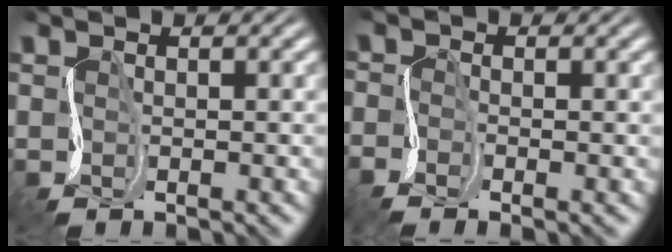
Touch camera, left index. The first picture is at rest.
{"total": 1.5, "force": [-1.0, 0.3, 1.0], "torque": [-0.022, -0.001, -0.028]}